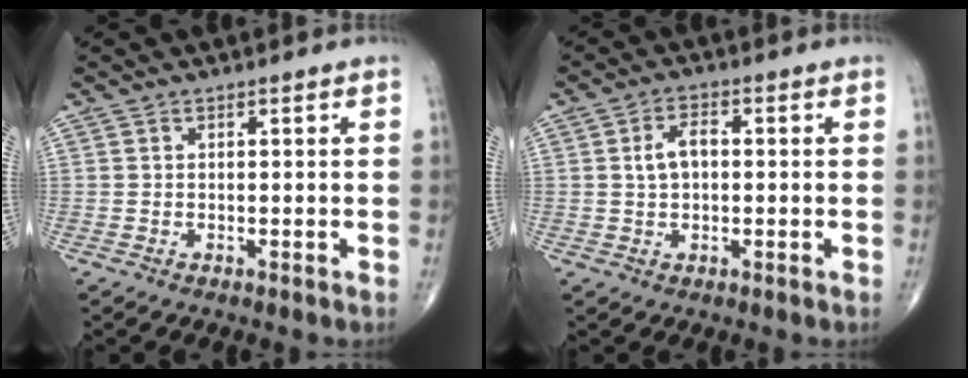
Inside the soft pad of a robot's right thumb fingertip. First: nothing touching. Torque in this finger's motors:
{"motor_torque": [0.03, 0.03, 0.10, 0.01, 0.13]}